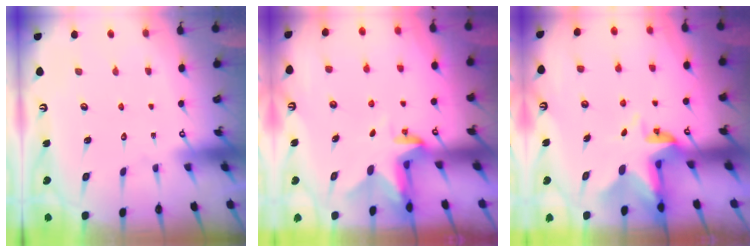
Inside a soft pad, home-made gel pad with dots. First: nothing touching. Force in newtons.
{"total": 3.0, "press": 2.9, "slide": 0.5}
{"total": 5.1, "press": 5.1, "slide": 0.4}